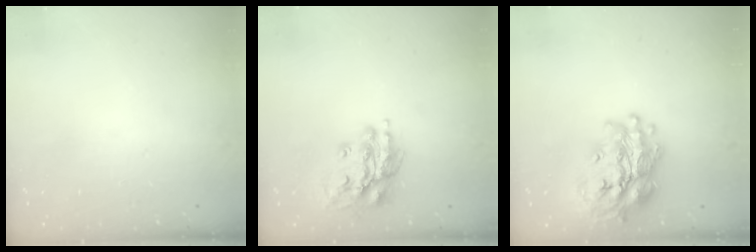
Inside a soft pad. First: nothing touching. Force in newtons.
{"total": 15.4, "press": 15.3, "slide": 1.9}
{"total": 25.9, "press": 25.8, "slide": 2.3}